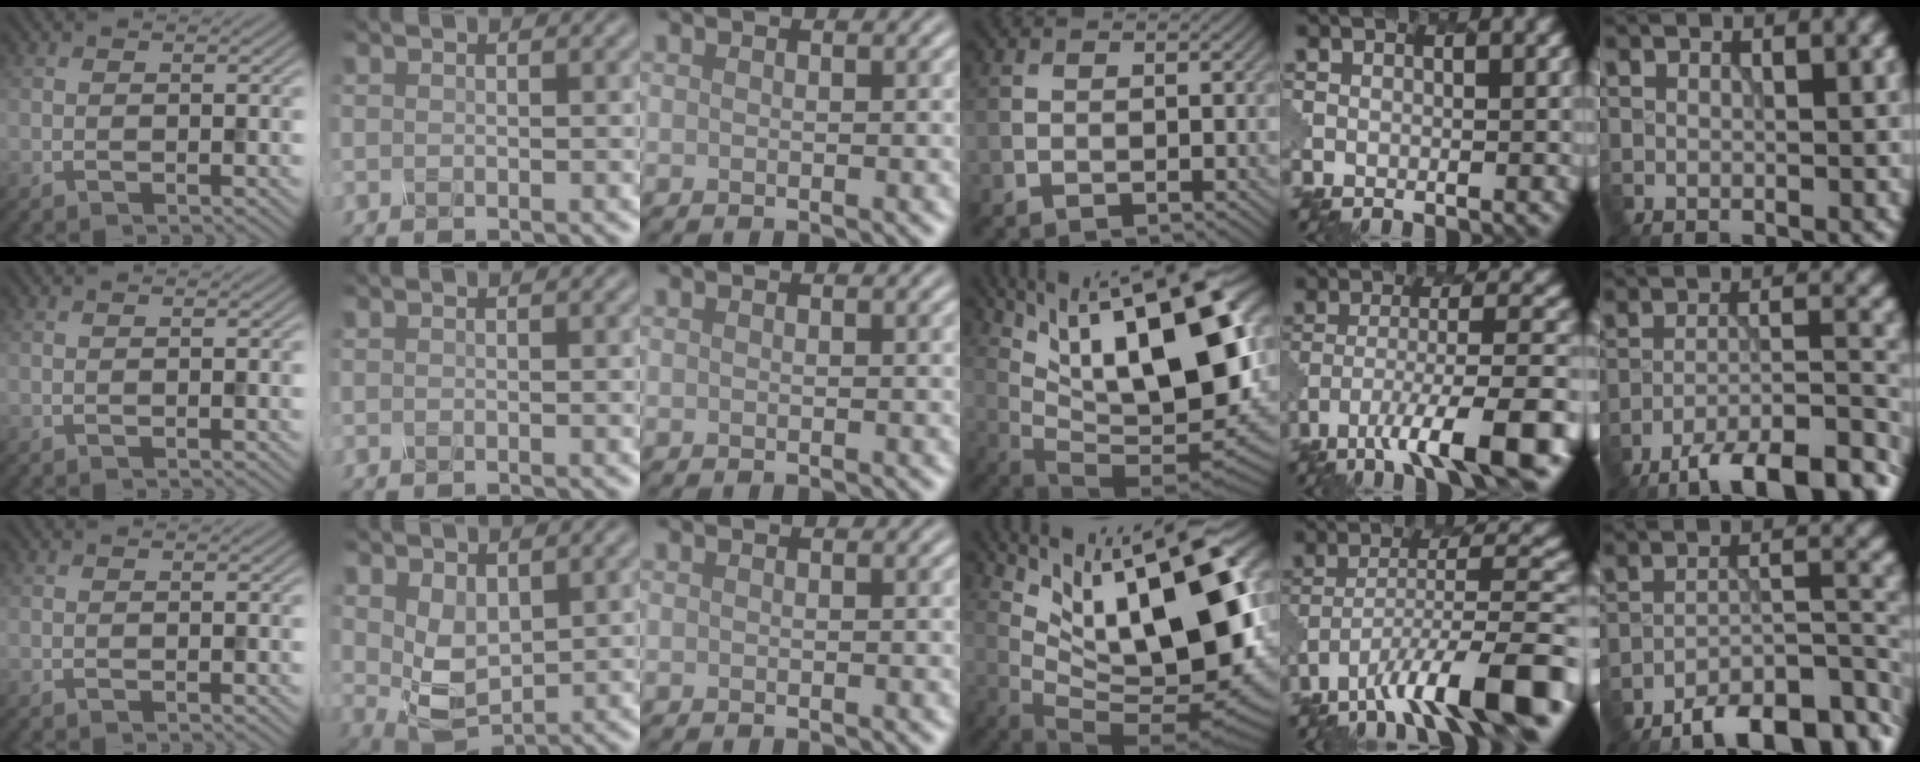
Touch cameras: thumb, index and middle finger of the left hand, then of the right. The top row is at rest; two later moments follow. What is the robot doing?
{"motion": "twist", "object": "rubiks cube"}